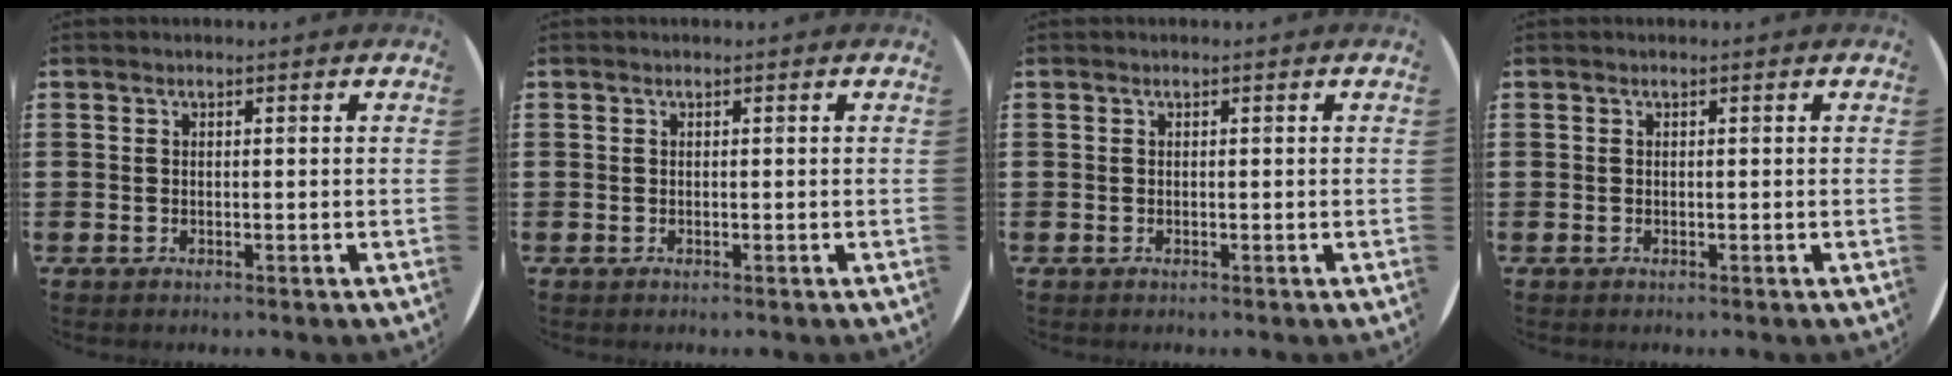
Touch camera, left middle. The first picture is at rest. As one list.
[{"total": 0.0}, {"total": 0.0}, {"total": 0.0}]